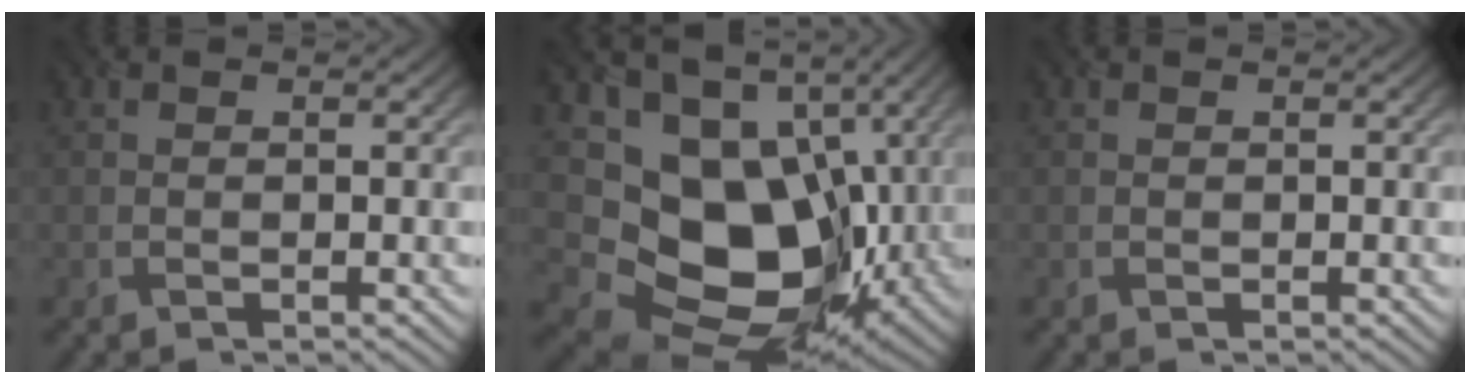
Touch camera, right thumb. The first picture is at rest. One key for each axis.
{"total": 15.7, "fx": -0.6, "fy": 11.8, "fz": 10.4, "tx": -0.177, "ty": -0.039, "tz": -0.005}
{"total": 0.0}